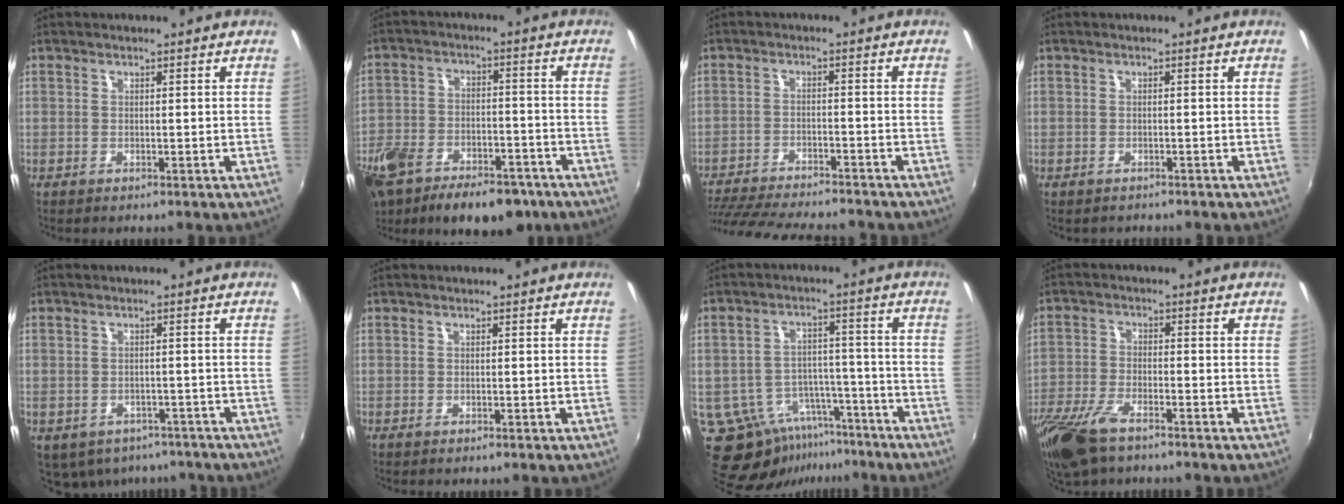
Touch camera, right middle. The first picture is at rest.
{"total": 22.6, "force": [-14.5, 11.6, 12.9], "torque": [-0.298, -0.030, -0.228]}
{"total": 17.6, "force": [-15.5, 3.2, 7.7], "torque": [-0.162, -0.030, -0.240]}
{"total": 1.0, "force": [-0.9, 0.4, 0.0], "torque": [-0.006, -0.002, -0.013]}
{"total": 11.2, "force": [-7.8, 6.8, 4.5], "torque": [-0.099, -0.016, -0.088]}
{"total": 0.0}
{"total": 13.5, "force": [-9.2, 8.0, 5.7], "torque": [-0.120, 0.006, -0.123]}
{"total": 10.9, "force": [-7.7, 3.9, 6.8], "torque": [-0.164, -0.029, -0.155]}